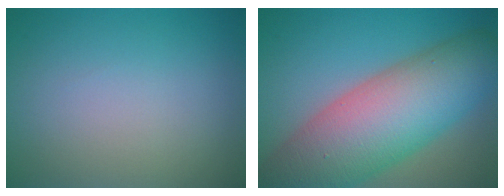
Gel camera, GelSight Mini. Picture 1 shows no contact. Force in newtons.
{"total": 13.4, "press": 13.3, "slide": 0.5}